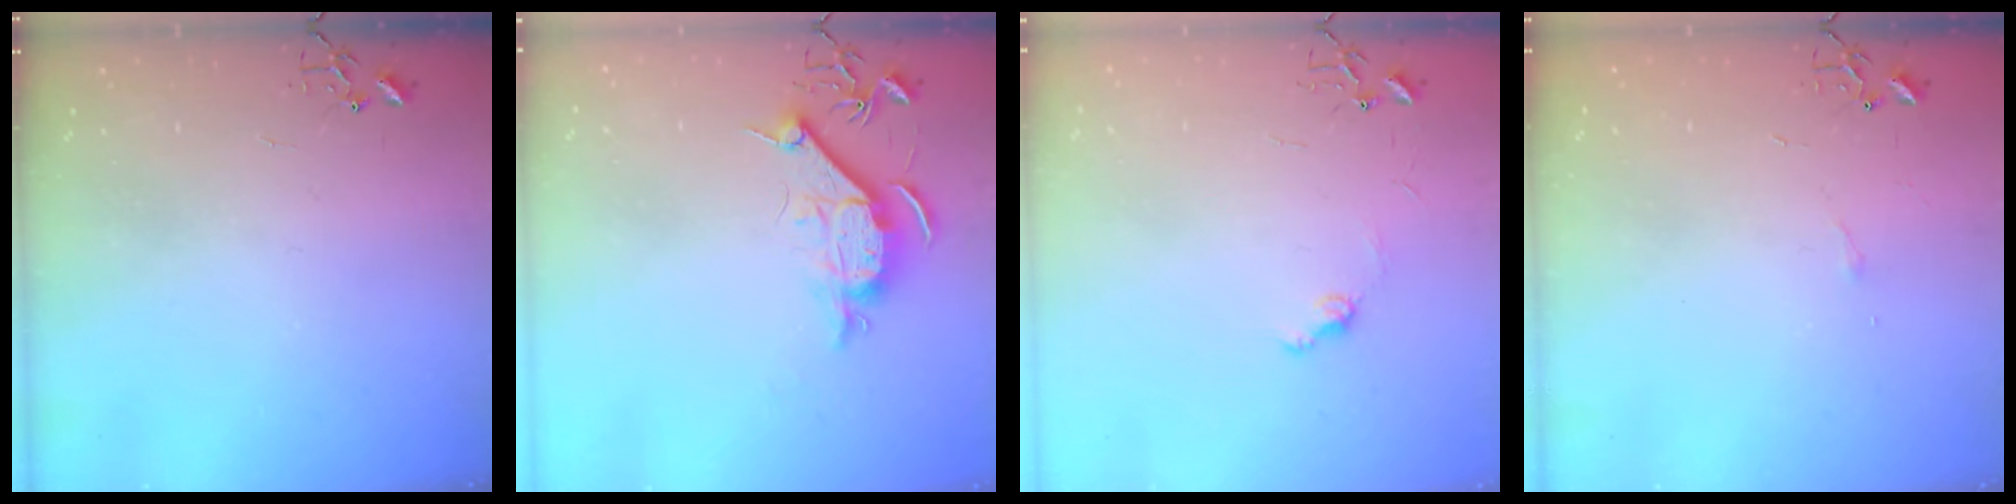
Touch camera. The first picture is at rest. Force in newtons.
{"total": 9.3, "press": 9.2, "slide": 1.1}
{"total": 5.8, "press": 5.7, "slide": 0.6}
{"total": 3.3, "press": 3.2, "slide": 0.6}